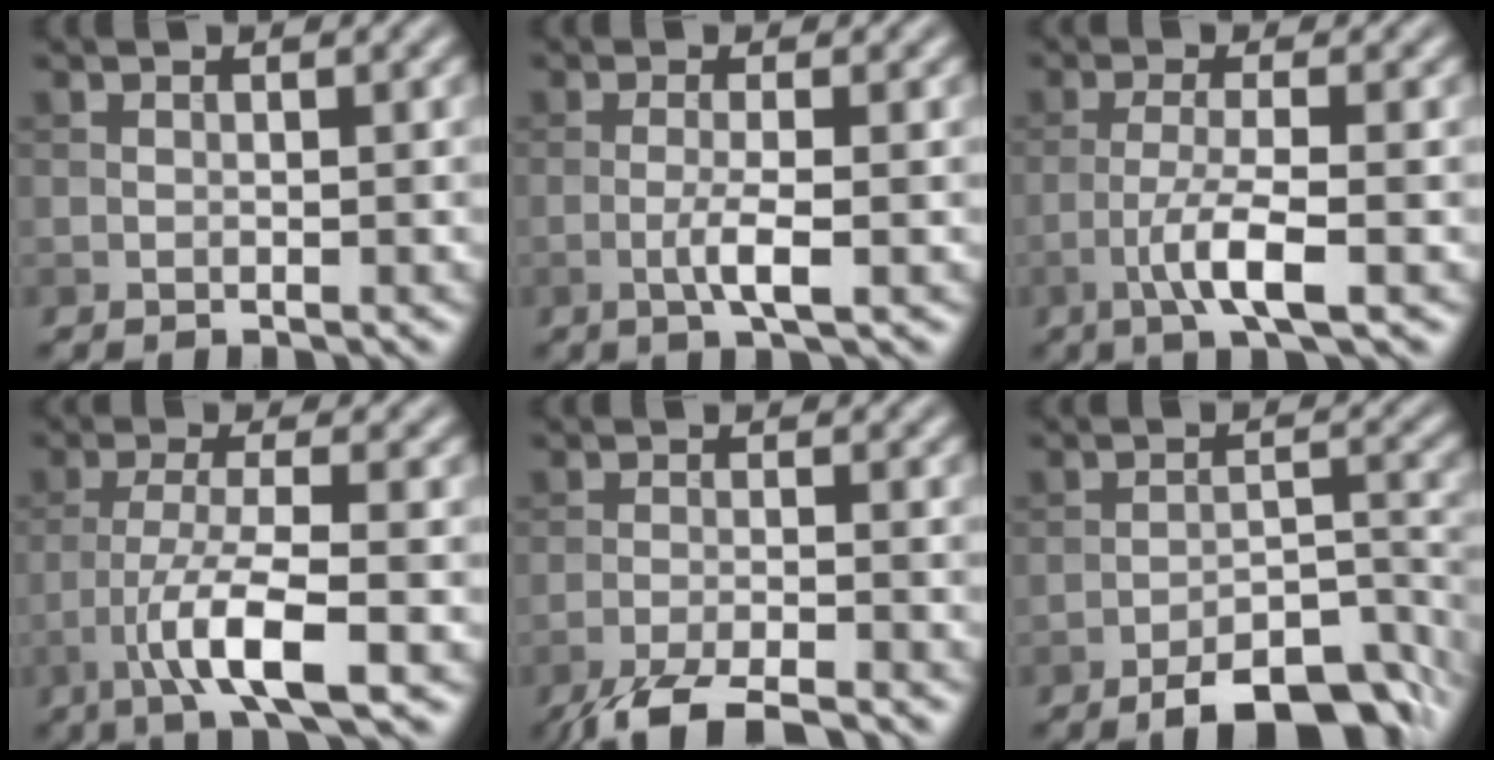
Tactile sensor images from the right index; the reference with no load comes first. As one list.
[{"total": 2.7, "force": [-0.7, 0.3, 2.6], "torque": [-0.050, 0.001, -0.019]}, {"total": 4.2, "force": [-1.7, 0.6, 3.8], "torque": [-0.073, 0.006, -0.039]}, {"total": 6.2, "force": [-2.7, 1.2, 5.5], "torque": [-0.100, 0.002, -0.056]}, {"total": 5.5, "force": [-4.5, 0.9, 3.1], "torque": [-0.051, -0.008, -0.088]}, {"total": 8.8, "force": [-6.7, 2.9, 4.9], "torque": [-0.065, 0.003, -0.108]}]